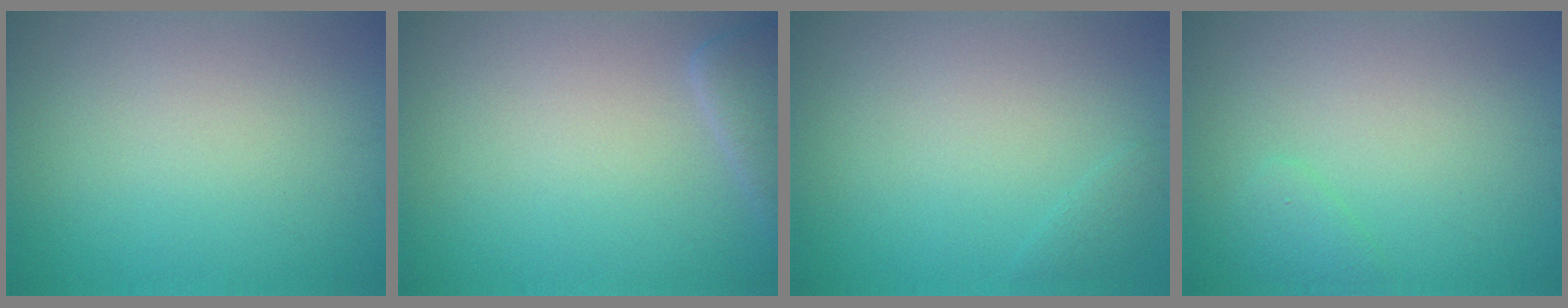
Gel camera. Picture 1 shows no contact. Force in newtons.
{"total": 2.2, "press": 2.2, "slide": 0.2}
{"total": 0.7, "press": 0.7, "slide": 0.0}
{"total": 1.2, "press": 1.2, "slide": 0.1}